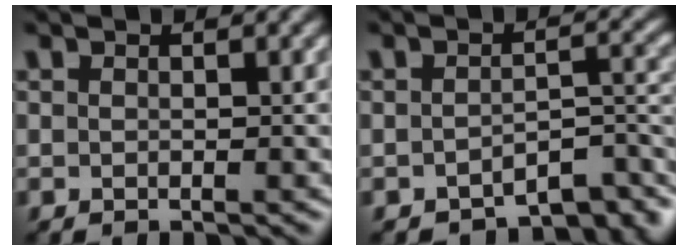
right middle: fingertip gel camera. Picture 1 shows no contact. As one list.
[{"total": 5.8, "force": [-4.6, 2.0, 2.9], "torque": [-0.027, -0.004, -0.060]}]